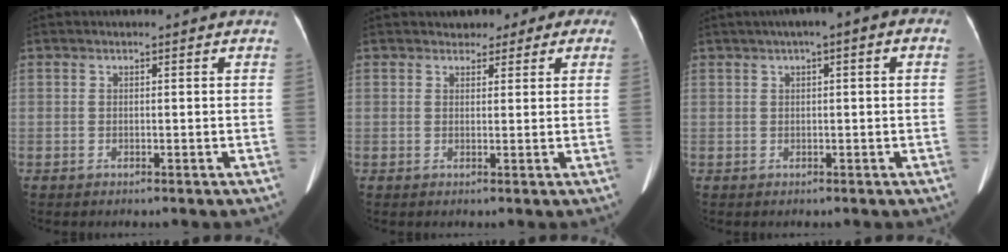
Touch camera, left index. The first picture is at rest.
{"total": 6.4, "force": [4.9, 3.7, 2.1], "torque": [-0.006, 0.017, 0.050]}
{"total": 5.0, "force": [1.9, 0.9, 4.6], "torque": [-0.064, 0.029, 0.020]}